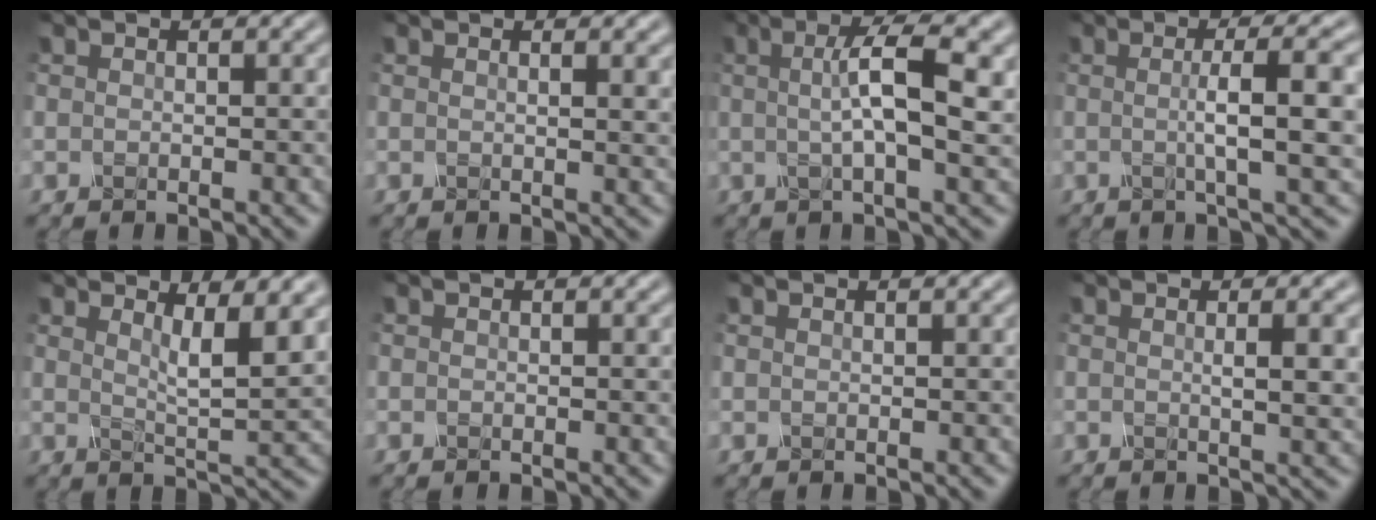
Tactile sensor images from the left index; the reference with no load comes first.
{"total": 2.3, "force": [0.9, 0.8, 1.9], "torque": [-0.011, 0.011, -0.004]}
{"total": 5.6, "force": [0.7, 1.0, 5.5], "torque": [-0.096, 0.008, 0.019]}
{"total": 6.2, "force": [0.1, 0.9, 6.1], "torque": [-0.092, 0.013, 0.008]}
{"total": 4.4, "force": [2.1, 0.7, 3.8], "torque": [-0.058, -0.006, 0.045]}
{"total": 0.0}
{"total": 0.8, "force": [0.6, 0.4, 0.4], "torque": [0.008, -0.001, -0.005]}
{"total": 3.9, "force": [0.5, 0.9, 3.8], "torque": [-0.043, 0.013, 0.008]}